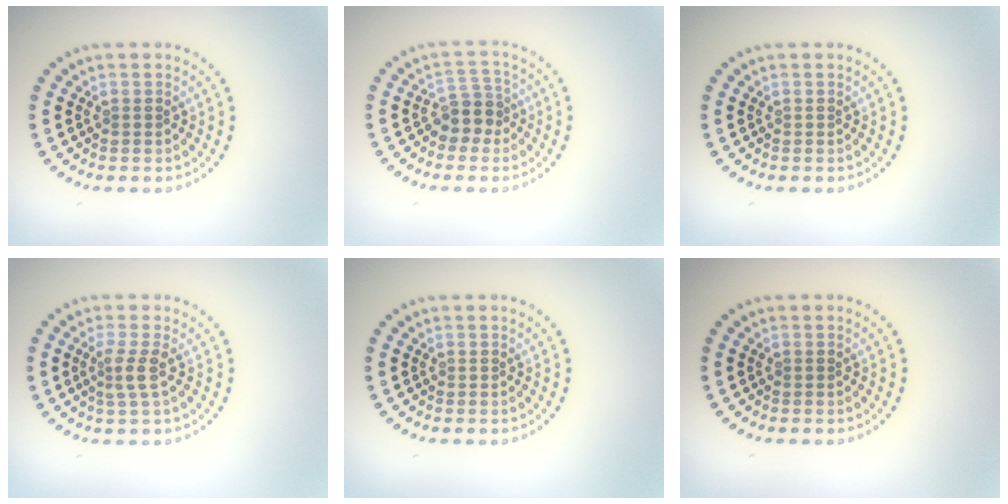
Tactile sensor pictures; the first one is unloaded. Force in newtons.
{"total": 2.7, "press": 2.2, "slide": 1.5}
{"total": 0.0}
{"total": 2.1, "press": 1.6, "slide": 1.4}
{"total": 0.0}
{"total": 0.0}